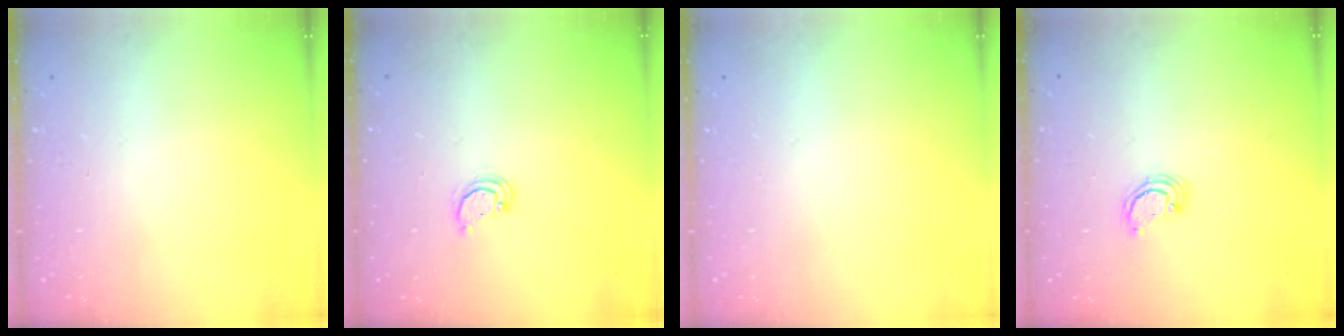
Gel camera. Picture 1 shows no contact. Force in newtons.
{"total": 2.2, "press": 2.2, "slide": 0.3}
{"total": 0.0}
{"total": 2.6, "press": 2.5, "slide": 0.3}